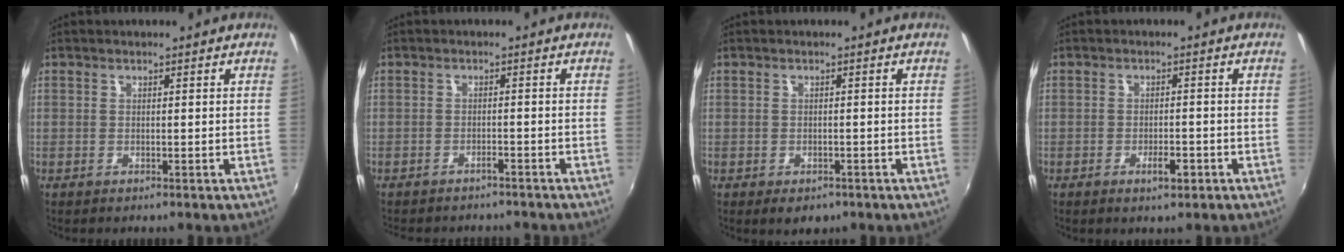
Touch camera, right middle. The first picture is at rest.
{"total": 4.5, "force": [-4.1, 1.1, 1.4], "torque": [-0.040, -0.010, -0.057]}
{"total": 3.4, "force": [-2.1, 2.0, 1.7], "torque": [-0.033, -0.014, -0.027]}
{"total": 3.0, "force": [-1.6, 1.0, 2.3], "torque": [-0.044, -0.003, -0.021]}